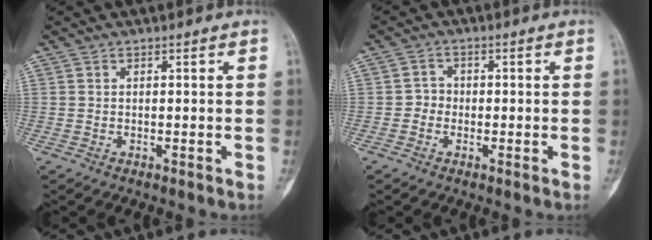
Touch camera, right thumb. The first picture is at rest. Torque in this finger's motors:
{"motor_torque": [-0.65, -0.06, 0.05, -0.21, -0.01]}